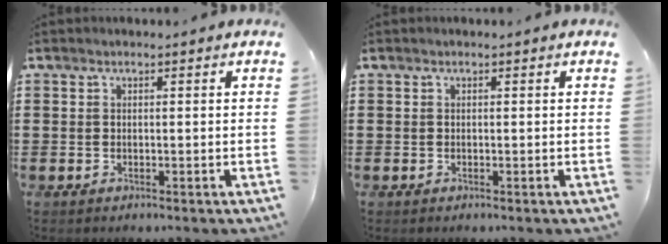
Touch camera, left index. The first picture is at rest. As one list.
[{"total": 0.0}]